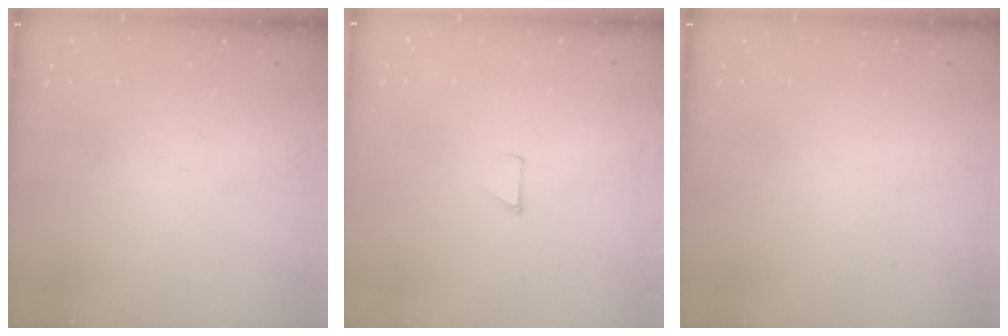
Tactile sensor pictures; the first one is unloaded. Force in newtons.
{"total": 2.9, "press": 2.8, "slide": 0.3}
{"total": 0.0}